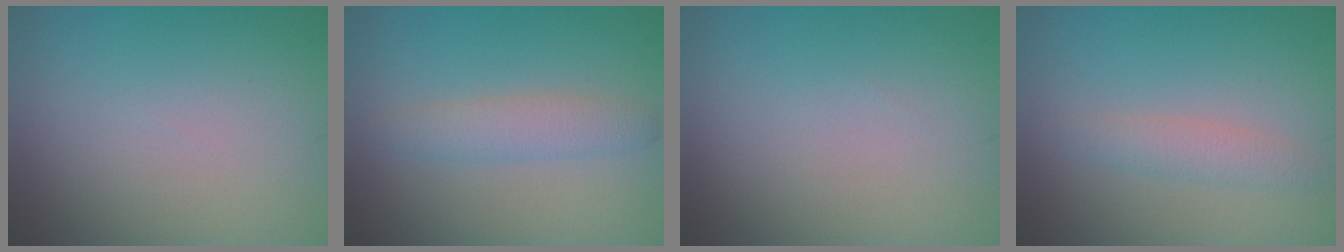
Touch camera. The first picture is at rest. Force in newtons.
{"total": 2.5, "press": 2.5, "slide": 0.2}
{"total": 0.0}
{"total": 1.9, "press": 1.9, "slide": 0.0}